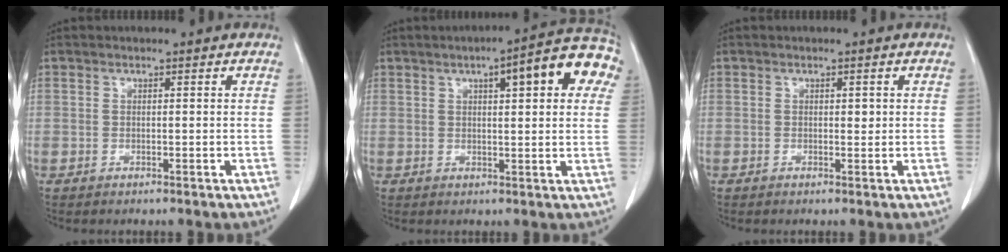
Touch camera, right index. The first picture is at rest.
{"total": 12.7, "force": [5.1, 2.8, 11.3], "torque": [-0.136, 0.026, 0.058]}
{"total": 1.0, "force": [0.2, 0.5, 0.8], "torque": [-0.009, -0.001, 0.004]}